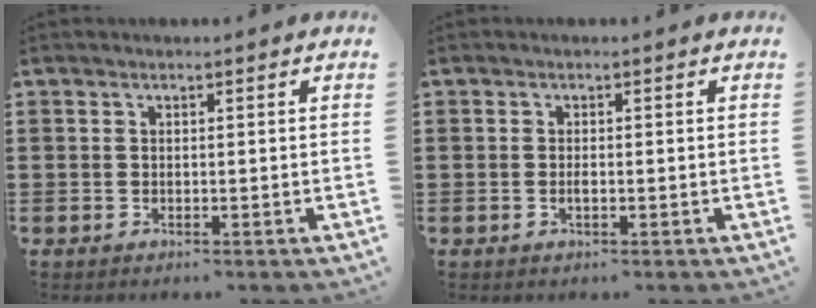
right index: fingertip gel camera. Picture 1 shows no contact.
{"total": 0.8, "force": [-0.2, 0.2, 0.7], "torque": [-0.015, -0.005, -0.003]}